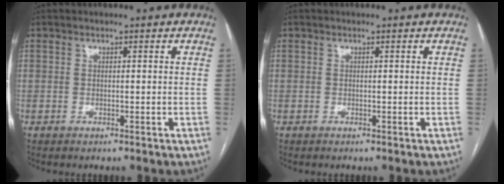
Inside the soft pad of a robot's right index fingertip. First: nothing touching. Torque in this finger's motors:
{"motor_torque": [0.00, 0.00, 0.00, 0.00]}